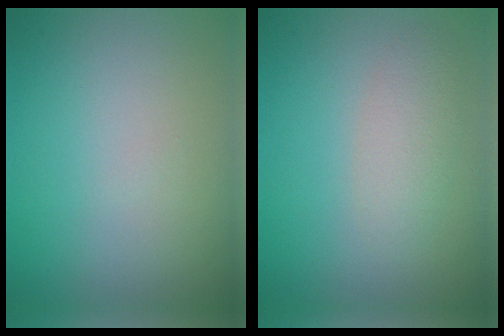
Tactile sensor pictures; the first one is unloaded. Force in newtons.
{"total": 2.4, "press": 2.4, "slide": 0.1}